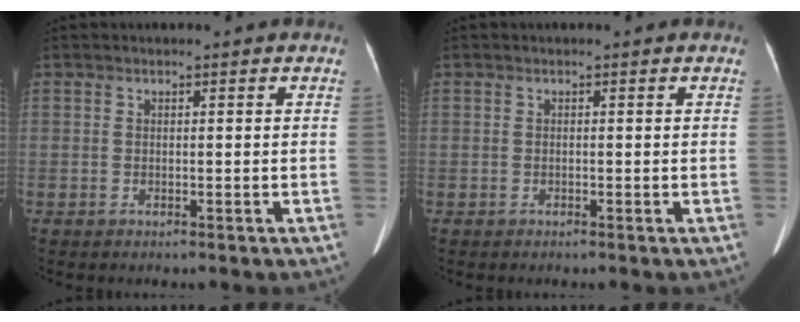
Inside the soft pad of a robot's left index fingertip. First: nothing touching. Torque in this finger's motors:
{"motor_torque": [0.00, 0.00, 0.00, 0.00]}